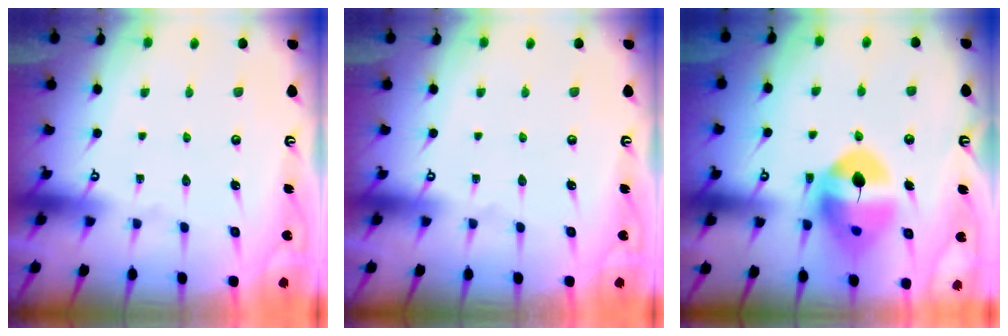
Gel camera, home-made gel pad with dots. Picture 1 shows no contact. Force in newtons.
{"total": 0.0}
{"total": 13.3, "press": 13.2, "slide": 1.7}